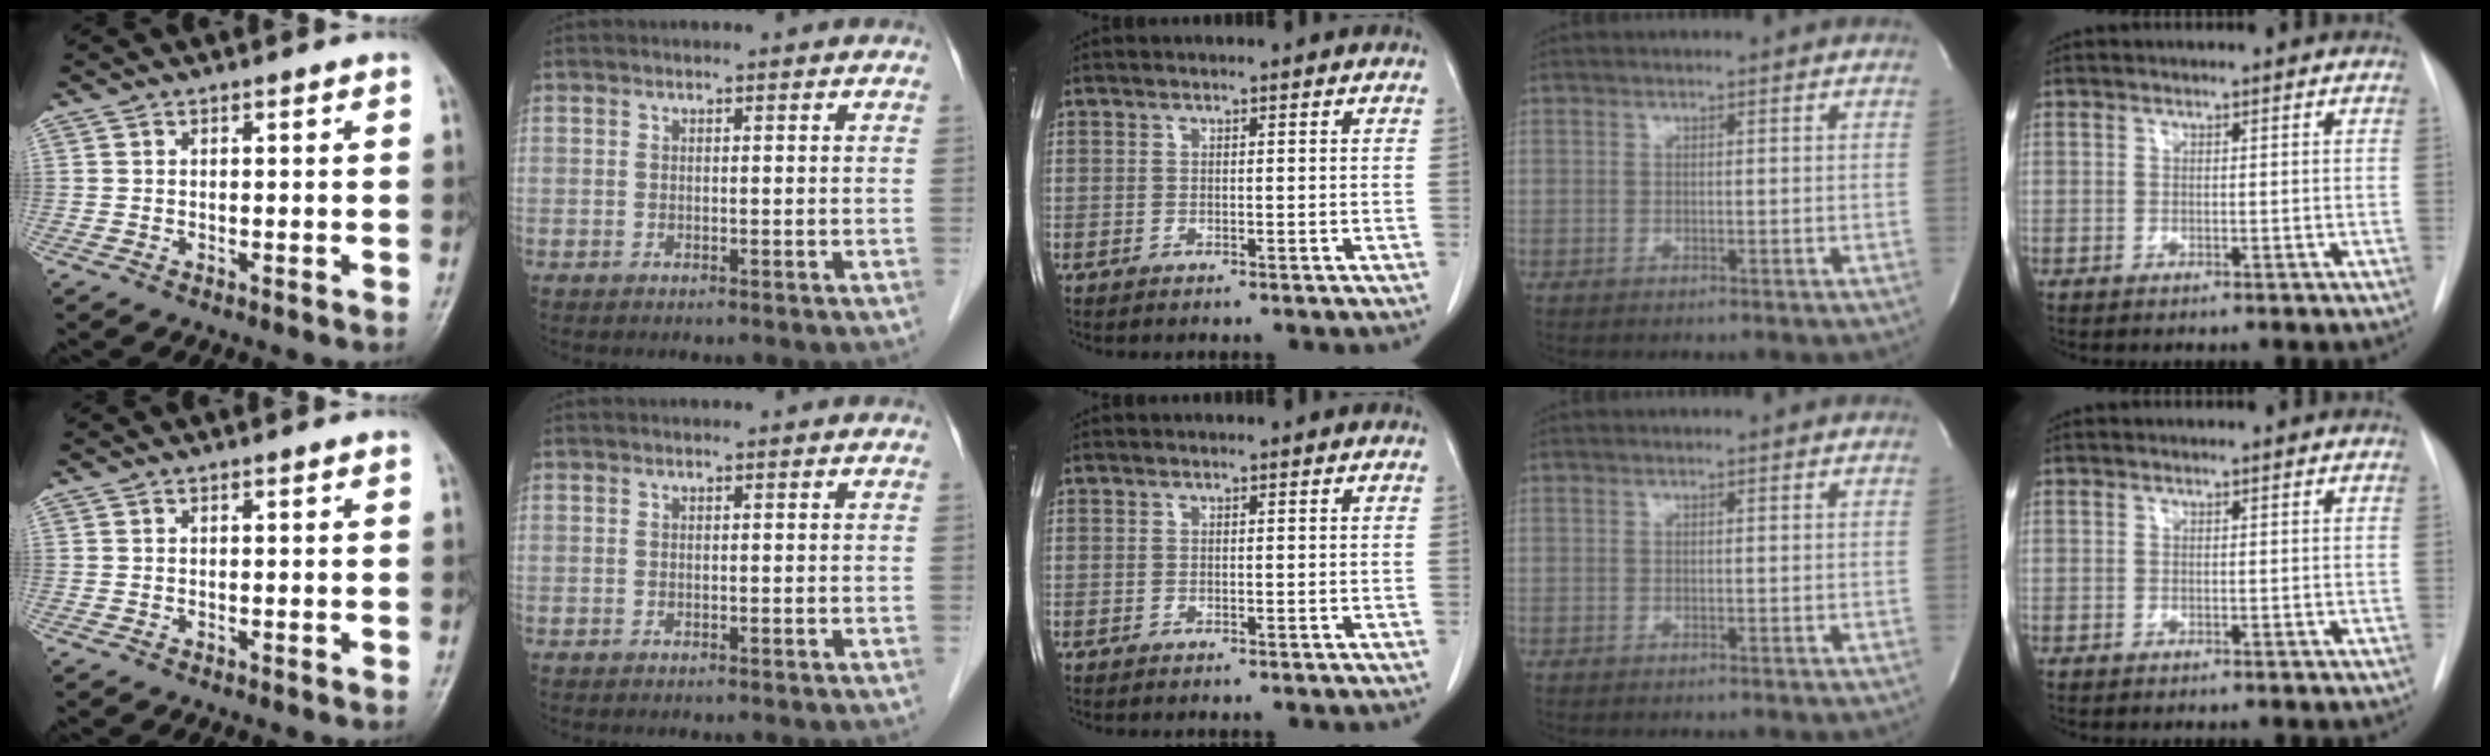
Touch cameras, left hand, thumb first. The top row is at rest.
{}